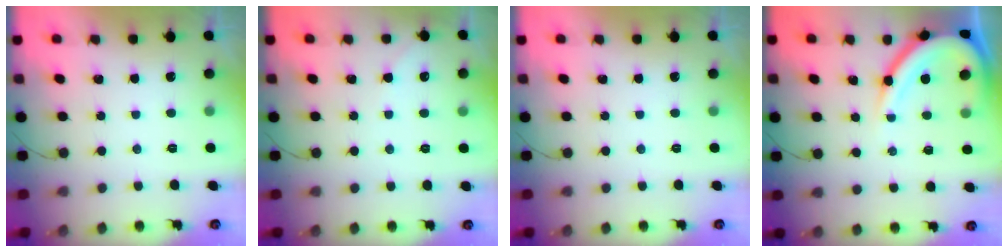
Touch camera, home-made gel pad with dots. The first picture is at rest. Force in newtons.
{"total": 2.7, "press": 2.7, "slide": 0.4}
{"total": 0.0}
{"total": 13.0, "press": 13.0, "slide": 1.1}